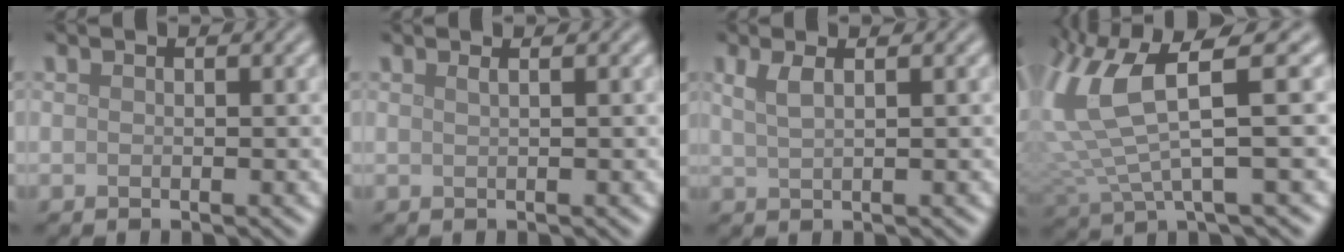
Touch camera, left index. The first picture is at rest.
{"total": 1.3, "force": [0.6, 0.7, 1.0], "torque": [-0.005, 0.000, -0.001]}
{"total": 2.1, "force": [0.9, 0.8, 1.8], "torque": [-0.026, 0.004, 0.015]}
{"total": 8.4, "force": [2.7, 2.5, 7.6], "torque": [-0.180, 0.000, 0.050]}